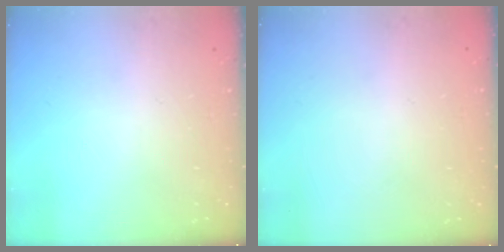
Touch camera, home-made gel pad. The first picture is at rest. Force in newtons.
{"total": 0.0}